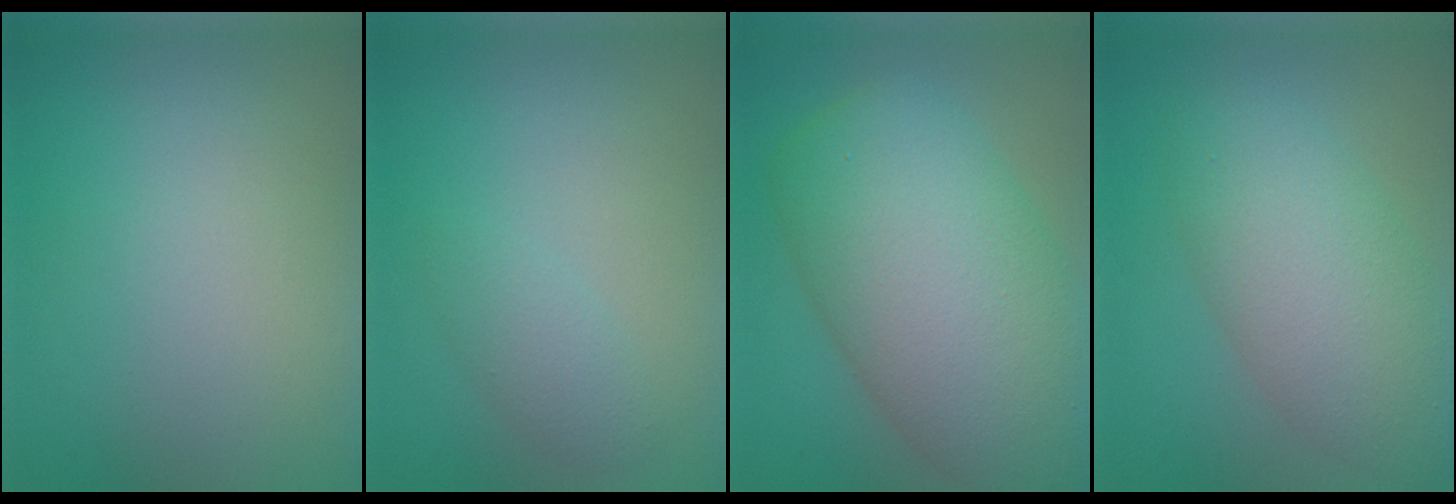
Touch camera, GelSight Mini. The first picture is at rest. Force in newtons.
{"total": 1.7, "press": 1.7, "slide": 0.1}
{"total": 12.9, "press": 12.9, "slide": 0.6}
{"total": 7.3, "press": 7.2, "slide": 0.4}